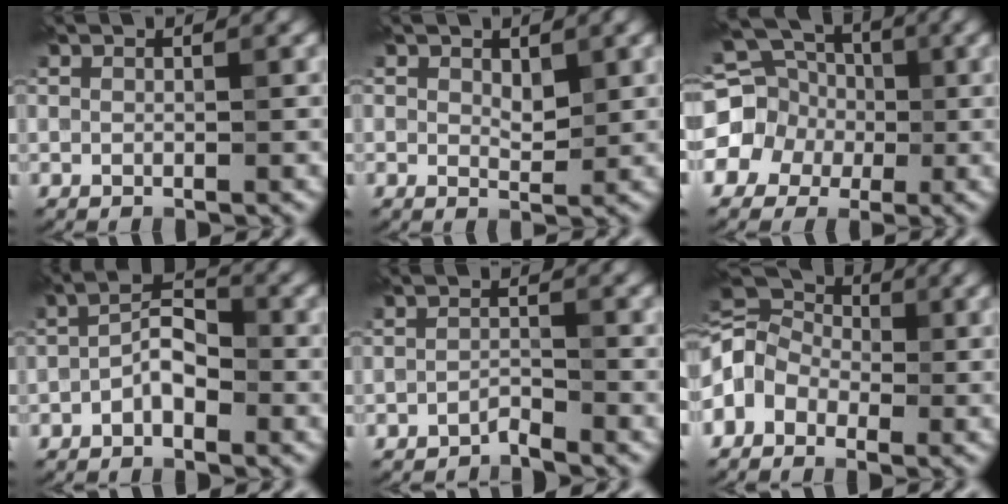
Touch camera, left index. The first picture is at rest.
{"total": 1.7, "force": [0.6, 1.1, 1.2], "torque": [-0.021, -0.005, 0.012]}
{"total": 10.3, "force": [-1.3, 9.6, 3.6], "torque": [-0.096, 0.011, -0.059]}
{"total": 3.1, "force": [-1.4, 1.4, 2.3], "torque": [-0.036, 0.013, -0.031]}
{"total": 1.3, "force": [-1.3, 0.1, 0.3], "torque": [-0.005, 0.004, -0.025]}
{"total": 5.7, "force": [-1.9, 4.3, 3.3], "torque": [-0.060, 0.013, -0.051]}